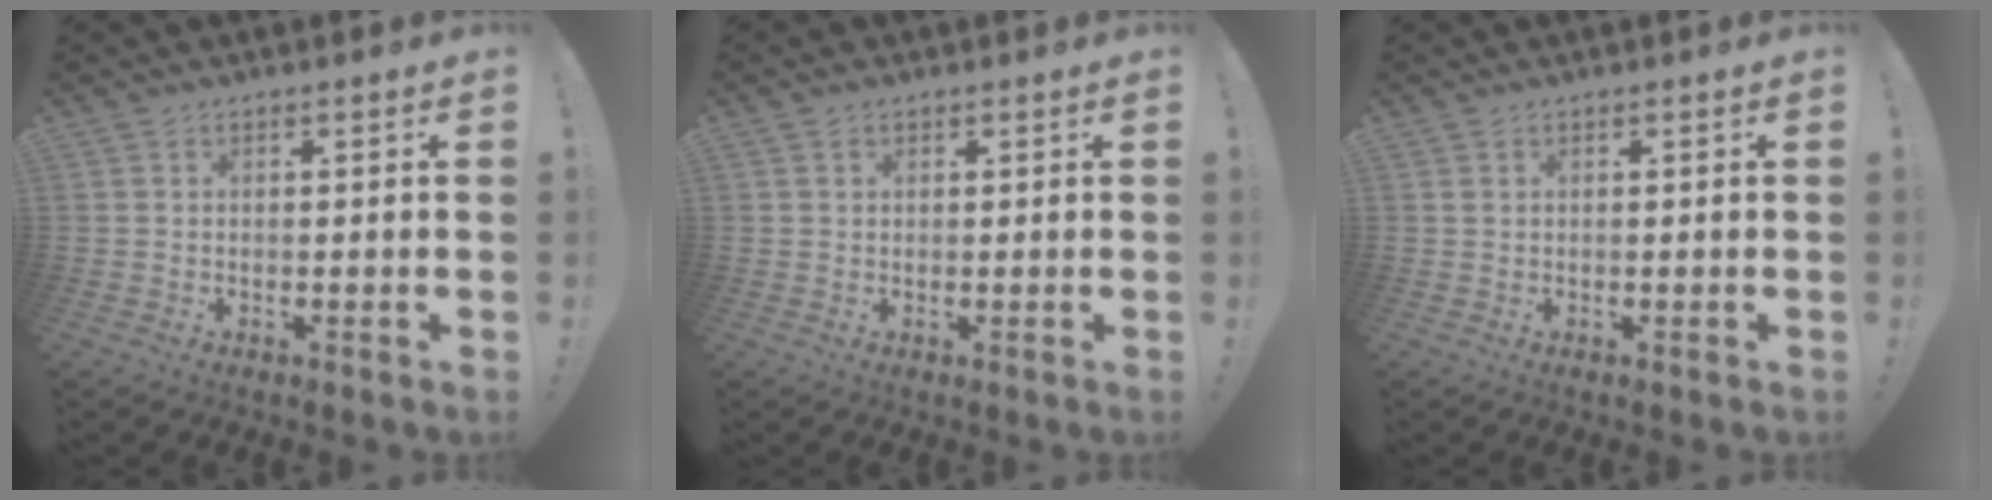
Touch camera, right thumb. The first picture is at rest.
{"total": 0.8, "force": [0.4, 0.7, 0.1], "torque": [0.003, 0.000, 0.008]}
{"total": 0.7, "force": [0.4, 0.3, 0.4], "torque": [-0.003, -0.001, 0.008]}